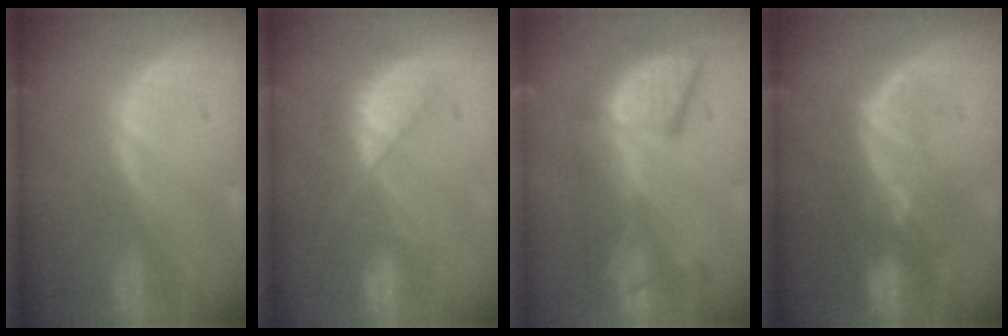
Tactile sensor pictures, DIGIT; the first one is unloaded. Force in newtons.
{"total": 8.0, "press": 7.1, "slide": 3.6}
{"total": 10.5, "press": 9.9, "slide": 3.4}
{"total": 10.1, "press": 8.6, "slide": 5.3}